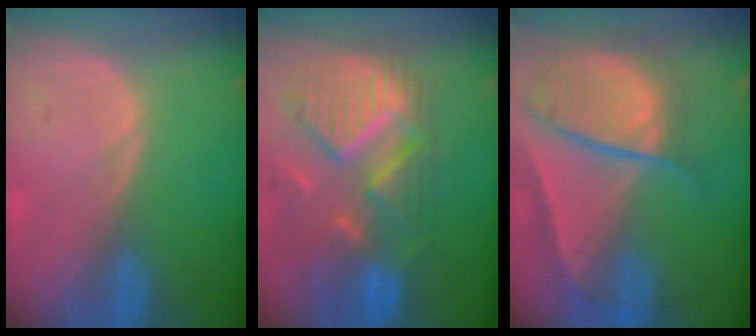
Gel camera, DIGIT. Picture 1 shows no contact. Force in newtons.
{"total": 12.2, "press": 10.6, "slide": 6.0}
{"total": 10.3, "press": 8.7, "slide": 5.5}